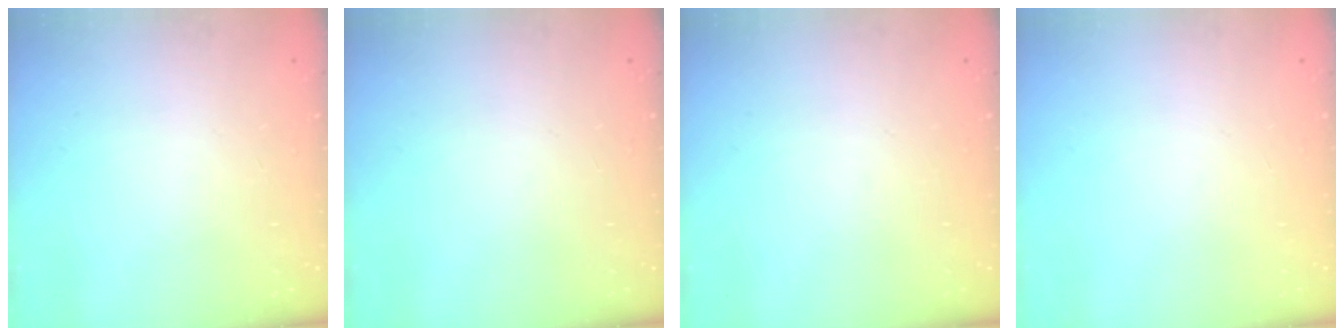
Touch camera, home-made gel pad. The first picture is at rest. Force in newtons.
{"total": 0.0}
{"total": 0.0}
{"total": 0.0}